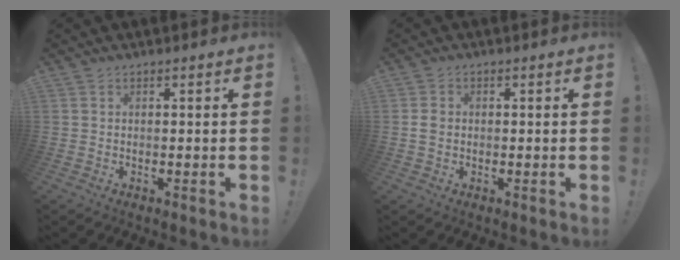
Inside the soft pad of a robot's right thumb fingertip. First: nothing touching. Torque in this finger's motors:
{"motor_torque": [-0.07, 0.04, -0.07, 0.00, 0.01]}